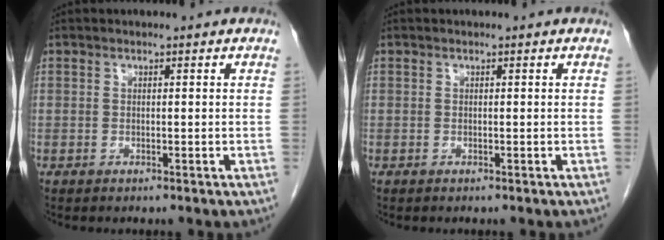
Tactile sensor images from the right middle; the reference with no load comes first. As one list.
[{"total": 0.0}]